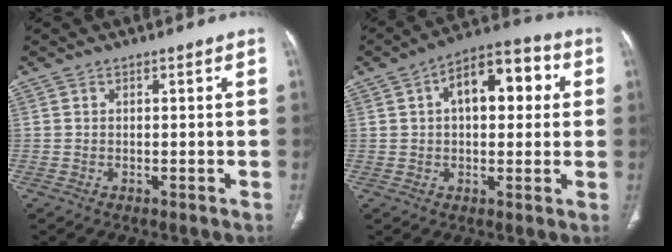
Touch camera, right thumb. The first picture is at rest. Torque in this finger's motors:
{"motor_torque": [0.56, 2.34, 1.15, 0.40, 0.09]}